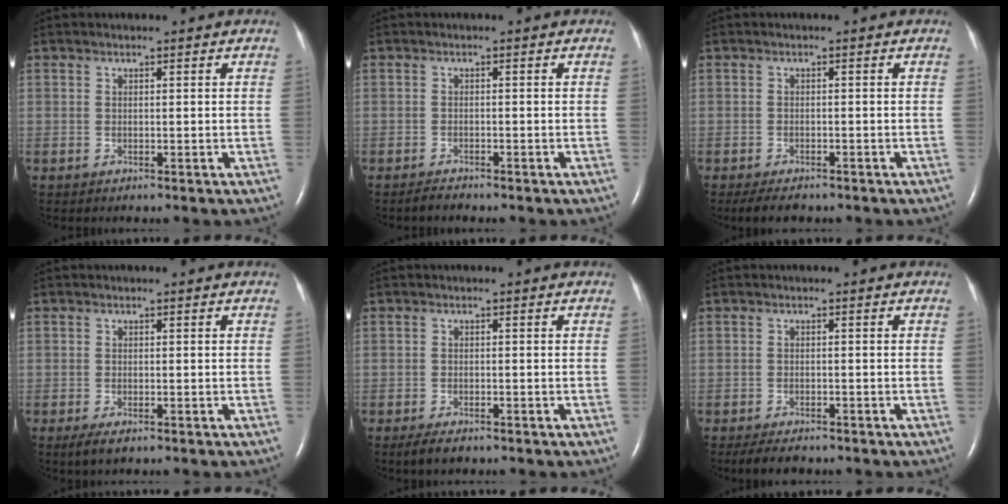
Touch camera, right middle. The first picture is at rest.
{"total": 1.1, "force": [-1.1, 0.1, 0.3], "torque": [-0.013, -0.003, -0.018]}
{"total": 3.7, "force": [-2.9, 1.3, 1.8], "torque": [-0.032, -0.008, -0.041]}
{"total": 2.1, "force": [-1.3, 0.7, 1.6], "torque": [-0.035, -0.006, -0.021]}
{"total": 2.6, "force": [-1.9, 0.9, 1.5], "torque": [-0.036, -0.006, -0.029]}
{"total": 3.6, "force": [-3.0, 1.2, 1.6], "torque": [-0.030, -0.007, -0.043]}